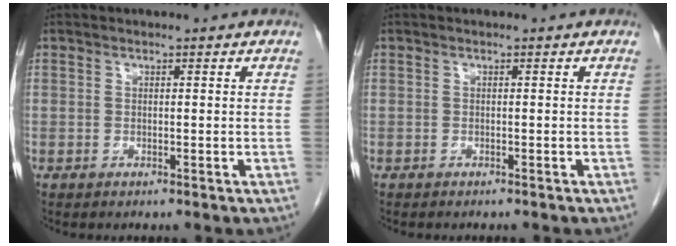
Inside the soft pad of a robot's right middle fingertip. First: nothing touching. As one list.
[{"total": 1.9, "force": [-1.7, 0.4, 0.7], "torque": [-0.015, -0.004, -0.019]}]